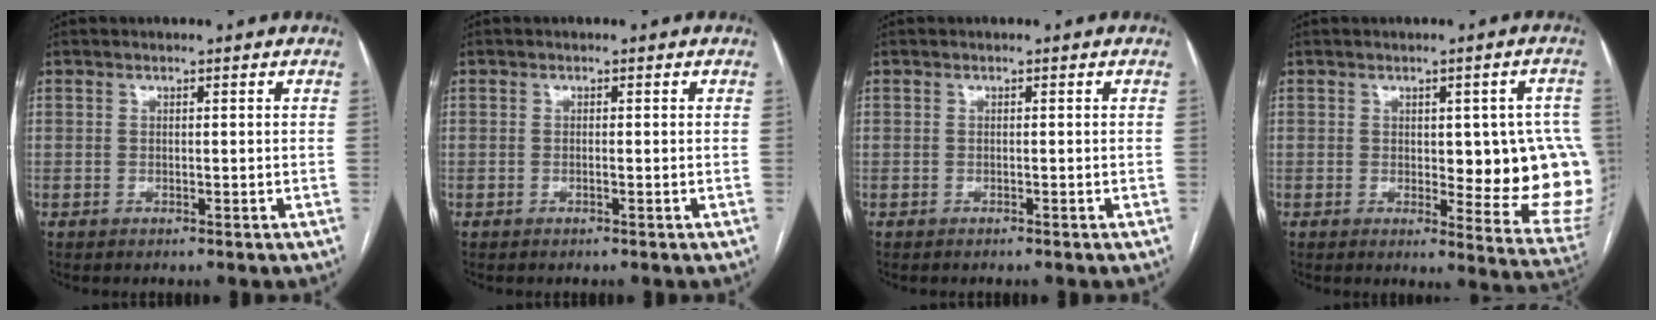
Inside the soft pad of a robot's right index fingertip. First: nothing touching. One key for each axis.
{"total": 0.0}
{"total": 0.0}
{"total": 14.9, "fx": 0.2, "fy": 4.9, "fz": 14.0, "tx": -0.130, "ty": 0.003, "tz": 0.013}